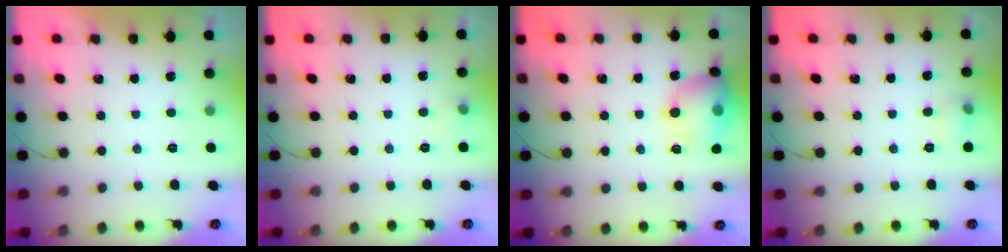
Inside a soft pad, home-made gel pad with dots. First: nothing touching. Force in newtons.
{"total": 7.8, "press": 3.4, "slide": 7.0}
{"total": 13.2, "press": 13.0, "slide": 2.1}
{"total": 5.6, "press": 5.3, "slide": 1.8}